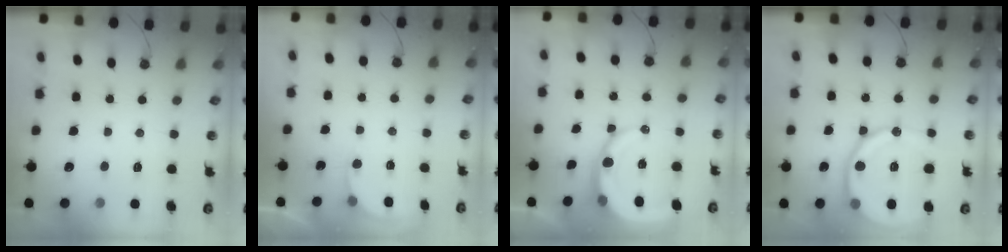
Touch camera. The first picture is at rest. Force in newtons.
{"total": 2.4, "press": 2.4, "slide": 0.2}
{"total": 11.0, "press": 10.8, "slide": 1.5}
{"total": 16.1, "press": 16.1, "slide": 1.5}